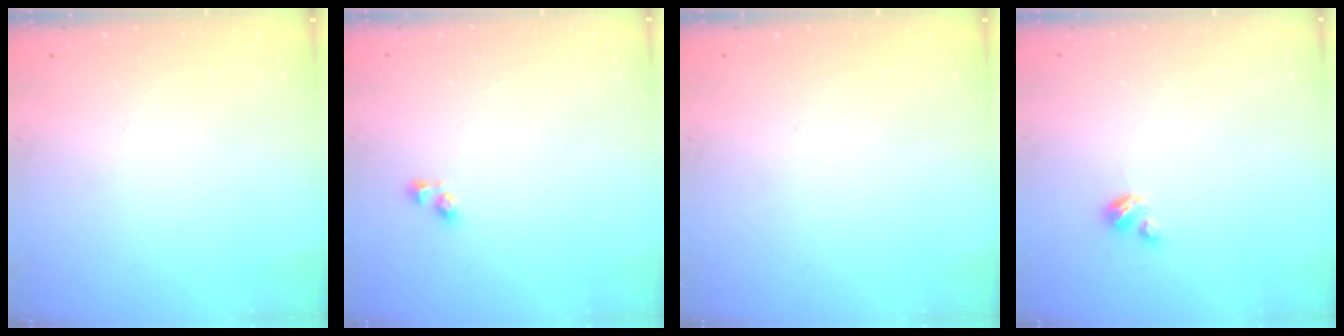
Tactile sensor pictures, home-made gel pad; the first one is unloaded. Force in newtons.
{"total": 3.8, "press": 3.8, "slide": 0.2}
{"total": 0.0}
{"total": 2.9, "press": 2.9, "slide": 0.3}